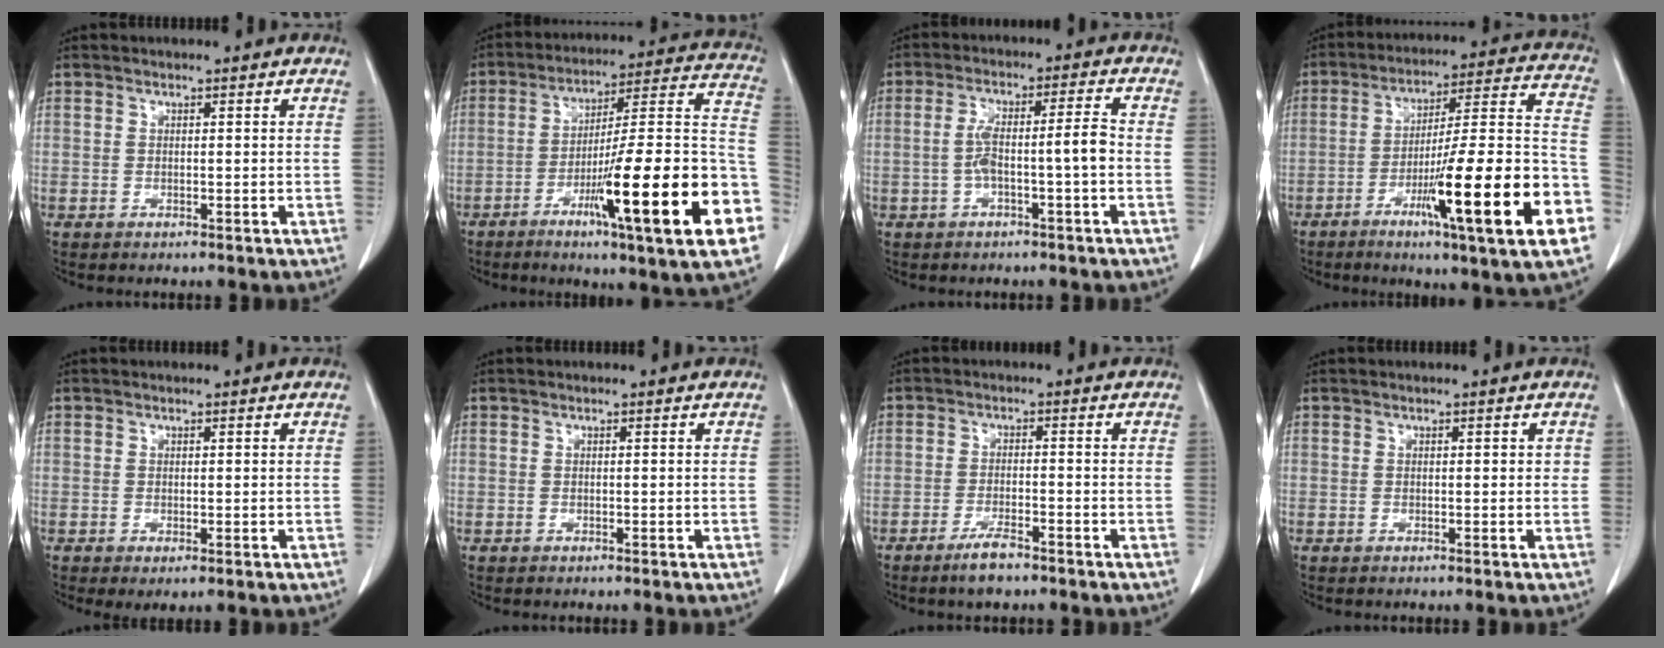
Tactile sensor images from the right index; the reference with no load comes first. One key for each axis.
{"total": 25.9, "fx": -9.4, "fy": 1.0, "fz": 24.1, "tx": -0.278, "ty": -0.010, "tz": -0.145}
{"total": 6.2, "fx": -1.4, "fy": 0.3, "fz": 6.1, "tx": -0.117, "ty": 0.025, "tz": -0.020}
{"total": 23.8, "fx": -9.2, "fy": 0.6, "fz": 22.0, "tx": -0.276, "ty": -0.011, "tz": -0.143}
{"total": 1.4, "fx": -0.1, "fy": 0.5, "fz": 1.3, "tx": -0.024, "ty": -0.008, "tz": 0.005}
{"total": 0.0}
{"total": 4.0, "fx": -3.0, "fy": 0.7, "fz": 2.6, "tx": -0.053, "ty": -0.004, "tz": -0.054}
{"total": 0.8, "fx": 0.2, "fy": 0.5, "fz": 0.6, "tx": -0.006, "ty": 0.004, "tz": 0.003}